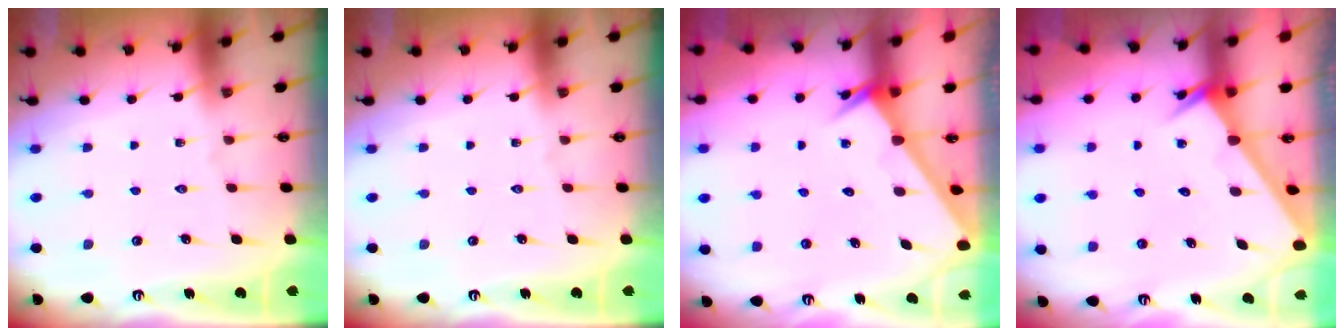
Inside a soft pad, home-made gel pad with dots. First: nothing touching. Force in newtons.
{"total": 0.0}
{"total": 2.6, "press": 2.6, "slide": 0.0}
{"total": 2.6, "press": 2.6, "slide": 0.0}